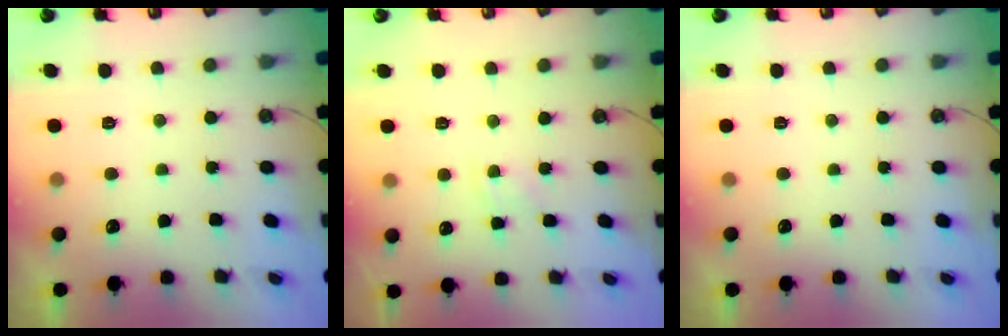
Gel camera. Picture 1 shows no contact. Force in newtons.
{"total": 3.9, "press": 3.8, "slide": 0.5}
{"total": 0.0}